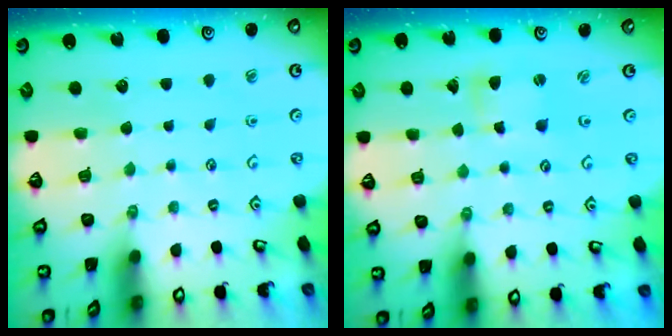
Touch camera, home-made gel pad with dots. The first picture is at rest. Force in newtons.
{"total": 2.8, "press": 2.8, "slide": 0.3}